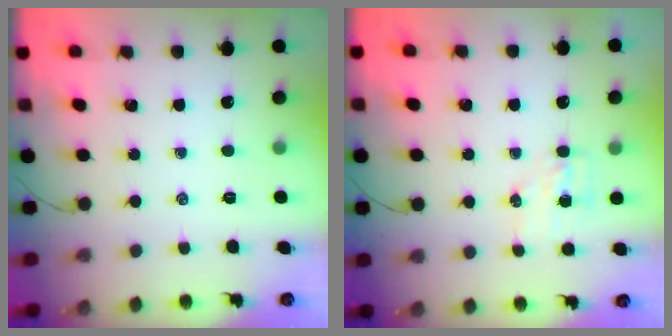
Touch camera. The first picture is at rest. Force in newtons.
{"total": 5.1, "press": 5.0, "slide": 0.8}